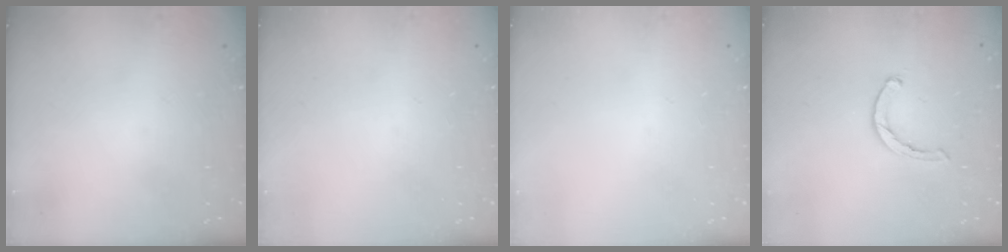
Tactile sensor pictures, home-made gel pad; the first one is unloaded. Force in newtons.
{"total": 0.0}
{"total": 0.0}
{"total": 2.3, "press": 2.2, "slide": 0.5}